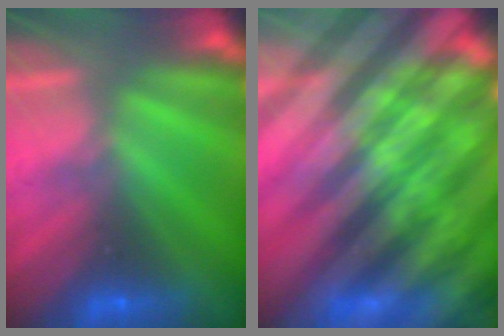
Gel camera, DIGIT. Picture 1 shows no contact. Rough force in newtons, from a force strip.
{"total": 6.9}